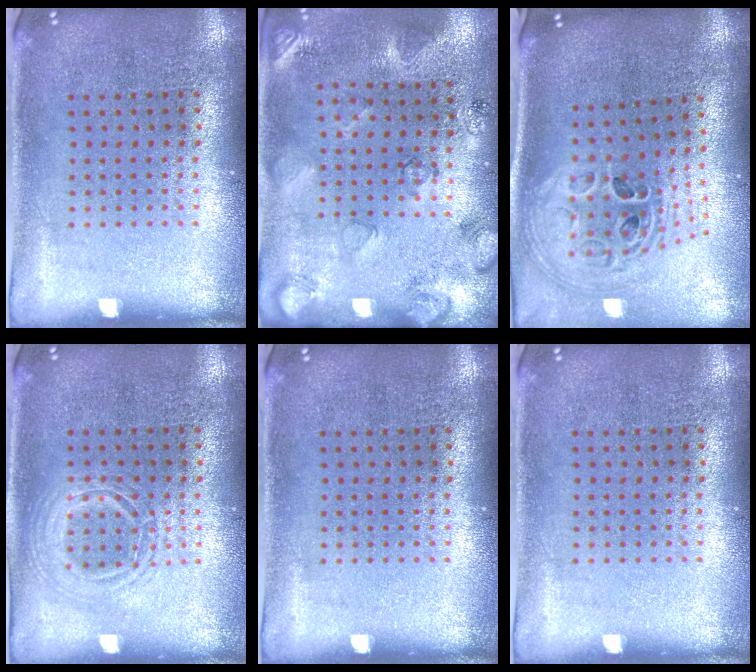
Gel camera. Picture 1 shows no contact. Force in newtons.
{"total": 2.1, "press": 1.8, "slide": 1.2}
{"total": 2.1, "press": 1.6, "slide": 1.3}
{"total": 1.2, "press": 1.2, "slide": 0.1}
{"total": 0.0}
{"total": 0.0}